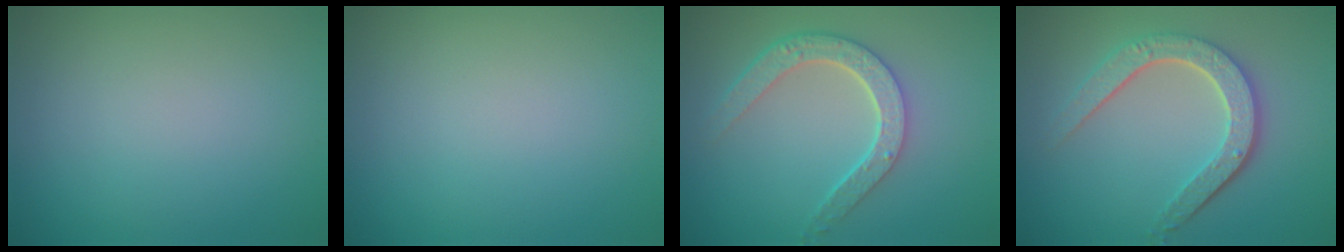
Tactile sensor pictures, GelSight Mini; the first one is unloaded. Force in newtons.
{"total": 0.0}
{"total": 4.2, "press": 3.3, "slide": 2.6}
{"total": 4.8, "press": 3.7, "slide": 3.0}